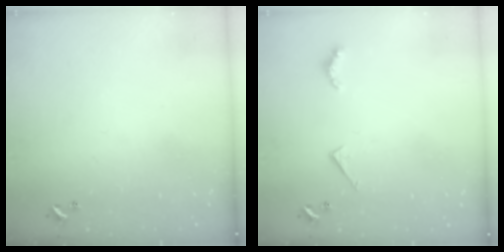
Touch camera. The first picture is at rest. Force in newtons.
{"total": 3.8, "press": 3.8, "slide": 0.6}